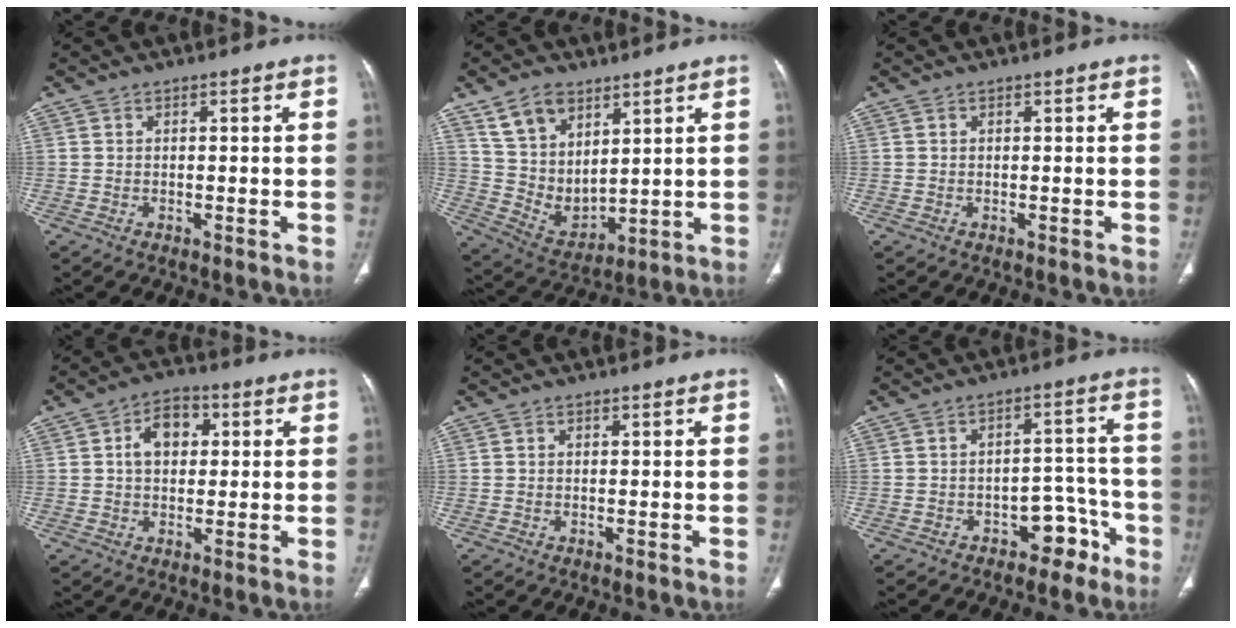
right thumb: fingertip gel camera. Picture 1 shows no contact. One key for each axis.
{"total": 11.5, "fx": 6.5, "fy": 7.2, "fz": 6.1, "tx": -0.079, "ty": -0.043, "tz": 0.140}
{"total": 0.0}
{"total": 9.0, "fx": 1.9, "fy": 6.3, "fz": 6.1, "tx": -0.068, "ty": 0.010, "tz": 0.024}
{"total": 0.0}
{"total": 6.6, "fx": -4.1, "fy": 4.4, "fz": 2.9, "tx": -0.007, "ty": 0.059, "tz": -0.054}